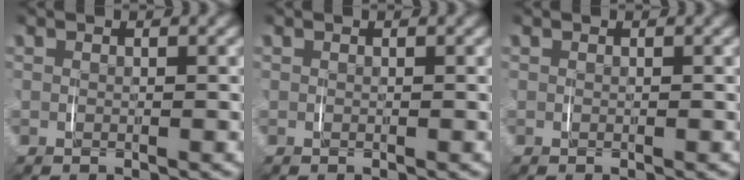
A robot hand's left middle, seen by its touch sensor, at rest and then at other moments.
{"total": 0.0}
{"total": 0.0}